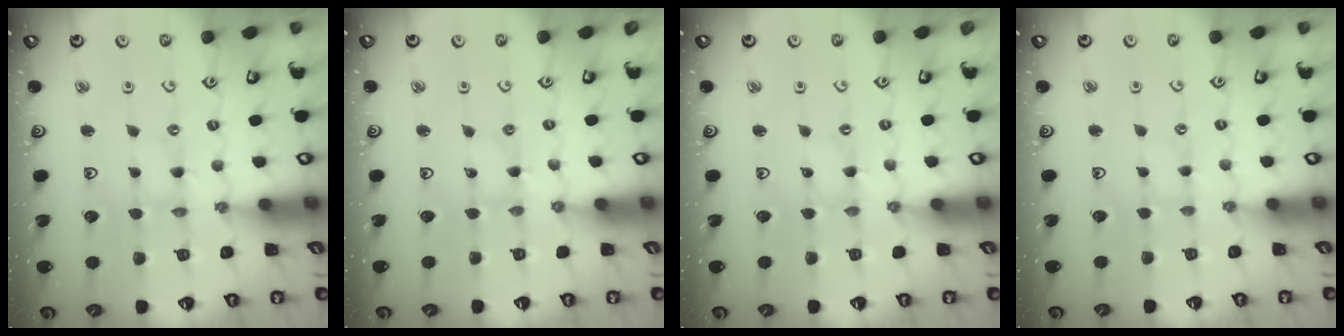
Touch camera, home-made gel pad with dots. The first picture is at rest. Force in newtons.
{"total": 0.0}
{"total": 0.0}
{"total": 0.0}